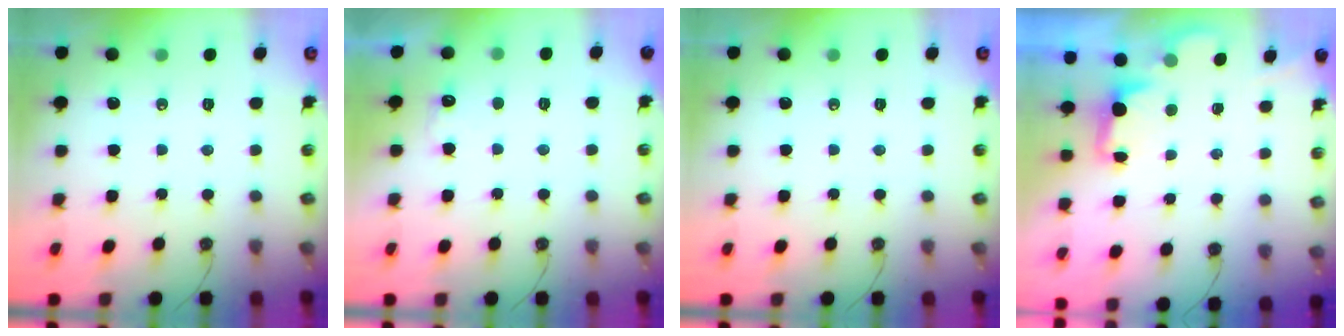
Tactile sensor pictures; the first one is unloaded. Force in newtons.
{"total": 4.3, "press": 4.1, "slide": 1.1}
{"total": 0.0}
{"total": 2.3, "press": 2.2, "slide": 0.7}